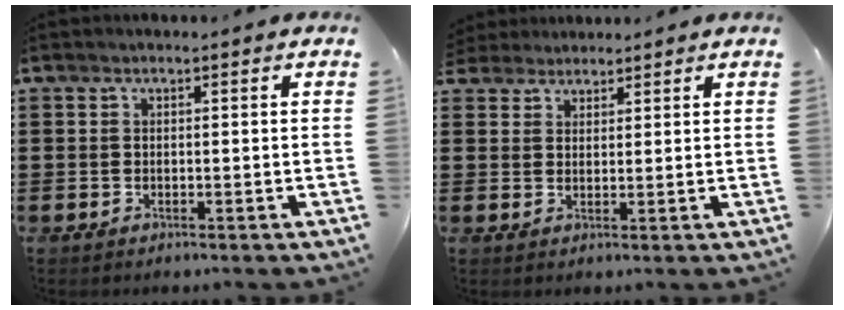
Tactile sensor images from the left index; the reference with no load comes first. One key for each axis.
{"total": 2.2, "fx": 2.0, "fy": 0.9, "fz": -0.3, "tx": -0.005, "ty": 0.003, "tz": 0.039}